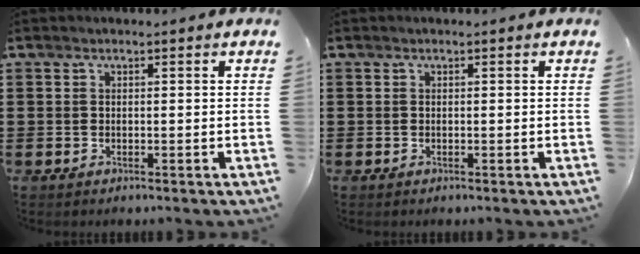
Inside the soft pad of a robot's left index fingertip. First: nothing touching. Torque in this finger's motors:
{"motor_torque": [0.00, 0.00, -0.04, 0.00]}